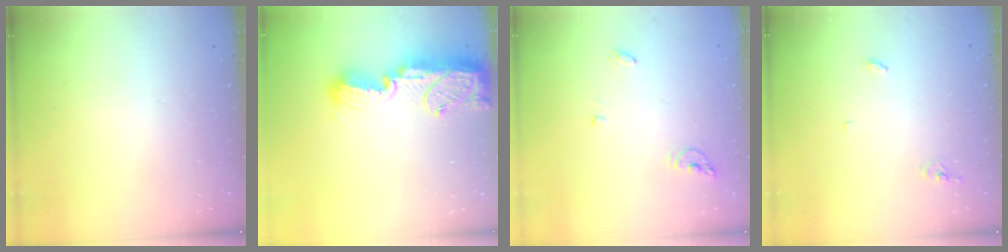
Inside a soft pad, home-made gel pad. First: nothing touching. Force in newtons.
{"total": 13.6, "press": 13.4, "slide": 2.3}
{"total": 5.7, "press": 5.7, "slide": 0.5}
{"total": 2.9, "press": 2.9, "slide": 0.2}